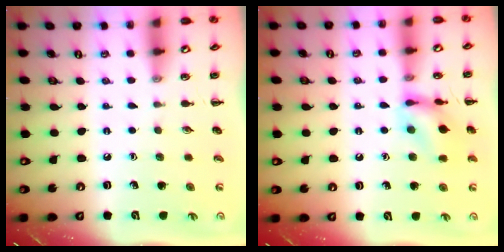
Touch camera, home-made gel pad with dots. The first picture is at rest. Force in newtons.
{"total": 12.6, "press": 12.5, "slide": 1.2}